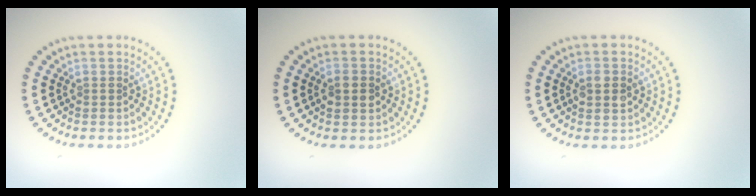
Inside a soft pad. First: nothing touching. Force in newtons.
{"total": 2.2, "press": 2.2, "slide": 0.0}
{"total": 1.7, "press": 1.6, "slide": 0.2}